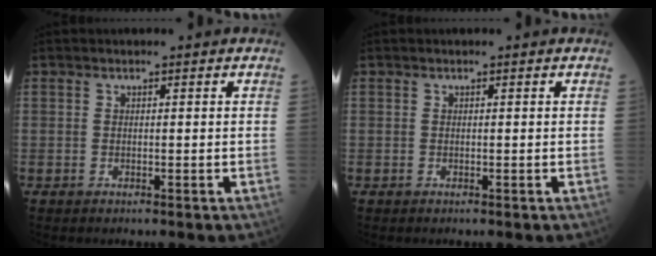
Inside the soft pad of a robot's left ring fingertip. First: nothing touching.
{"total": 0.0}